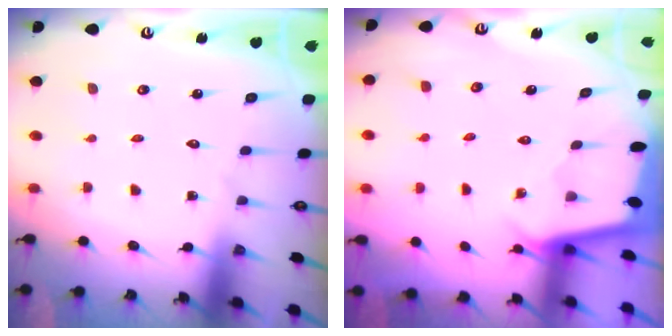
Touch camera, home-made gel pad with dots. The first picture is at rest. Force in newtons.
{"total": 1.9, "press": 1.9, "slide": 0.1}